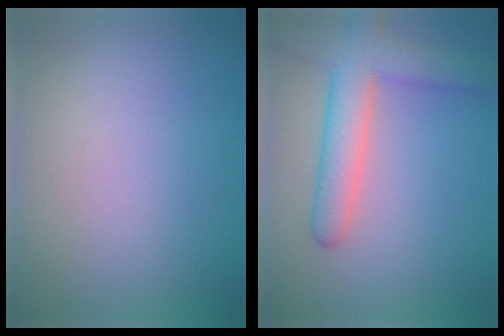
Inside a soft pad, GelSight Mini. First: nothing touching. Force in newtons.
{"total": 5.4, "press": 5.4, "slide": 0.3}